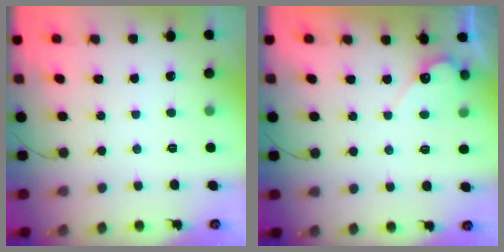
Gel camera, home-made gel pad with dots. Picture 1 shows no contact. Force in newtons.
{"total": 4.7, "press": 4.7, "slide": 0.1}